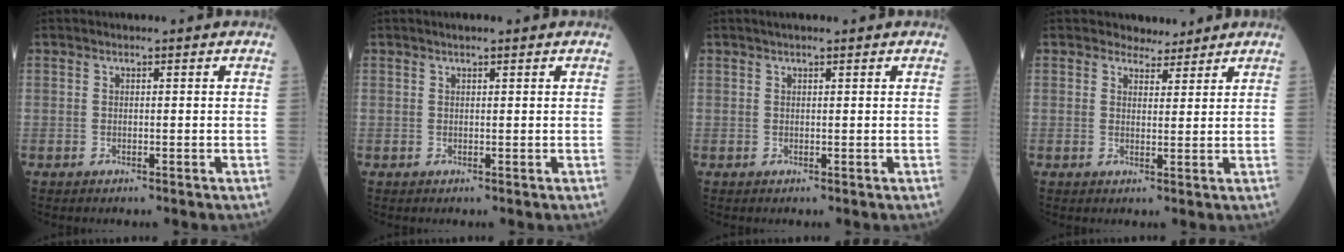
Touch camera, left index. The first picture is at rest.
{"total": 1.4, "force": [1.1, 0.2, 0.9], "torque": [-0.016, 0.009, 0.017]}
{"total": 2.2, "force": [1.7, 0.2, 1.3], "torque": [-0.018, 0.017, 0.025]}
{"total": 3.1, "force": [2.8, 1.2, 0.2], "torque": [-0.001, 0.002, 0.042]}